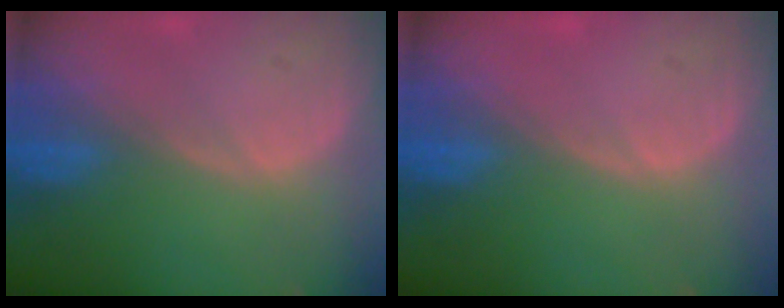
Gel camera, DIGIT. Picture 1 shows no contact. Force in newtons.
{"total": 0.0}